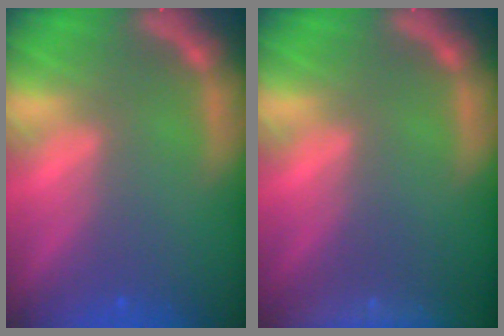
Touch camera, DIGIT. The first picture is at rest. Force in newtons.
{"total": 9.0}